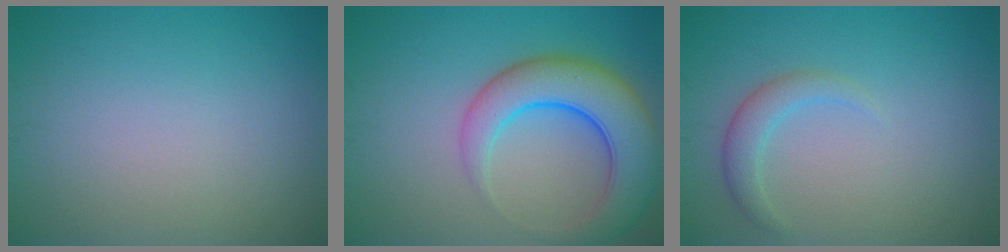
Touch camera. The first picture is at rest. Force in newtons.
{"total": 7.7, "press": 7.7, "slide": 0.6}
{"total": 2.0, "press": 2.0, "slide": 0.2}